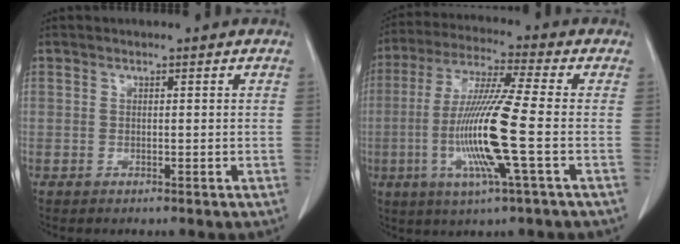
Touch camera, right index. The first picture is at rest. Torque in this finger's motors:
{"motor_torque": [2.14, 0.00, 1.05, 0.21]}